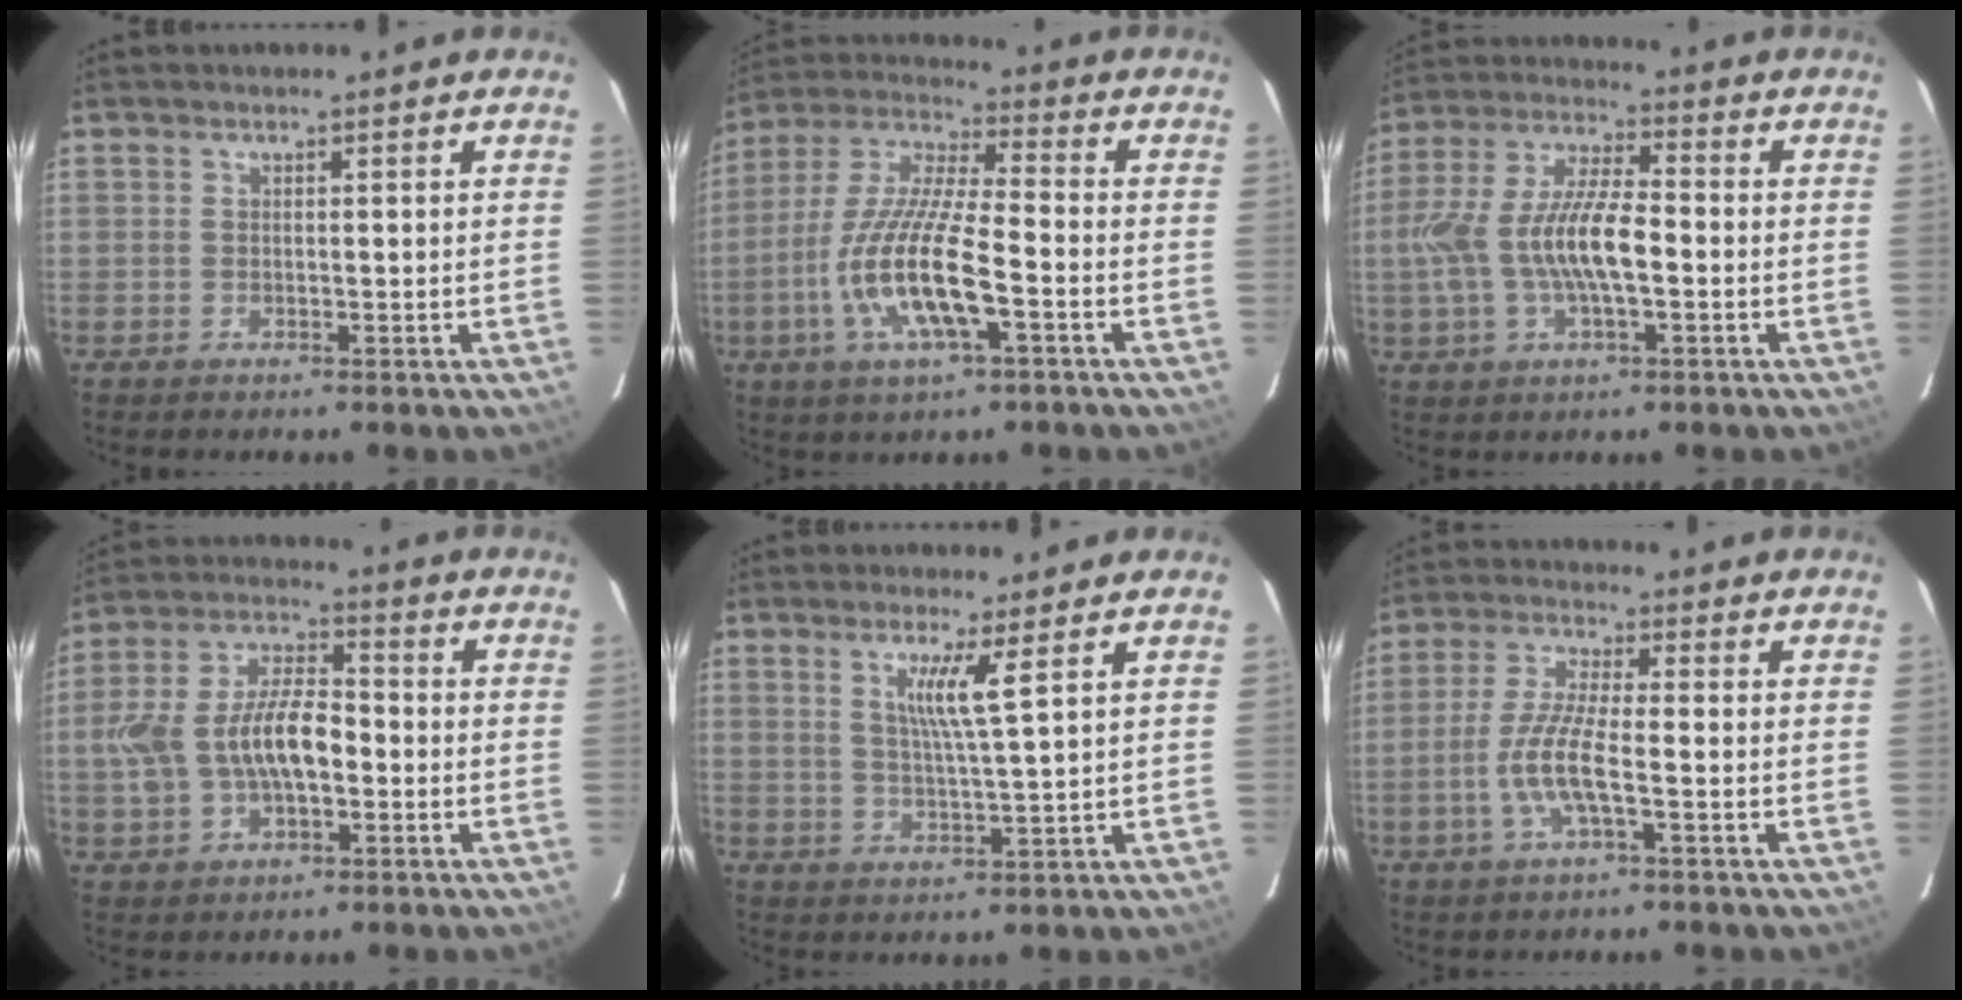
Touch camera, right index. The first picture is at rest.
{"total": 15.8, "force": [-5.3, 3.7, 14.4], "torque": [-0.299, -0.010, -0.106]}
{"total": 13.7, "force": [-2.3, 4.8, 12.6], "torque": [-0.260, 0.005, -0.042]}
{"total": 13.4, "force": [-2.1, 7.1, 11.2], "torque": [-0.234, 0.015, -0.034]}
{"total": 5.0, "force": [2.4, -1.0, 4.3], "torque": [-0.079, -0.010, 0.042]}
{"total": 8.1, "force": [-2.6, 1.2, 7.5], "torque": [-0.160, -0.001, -0.052]}